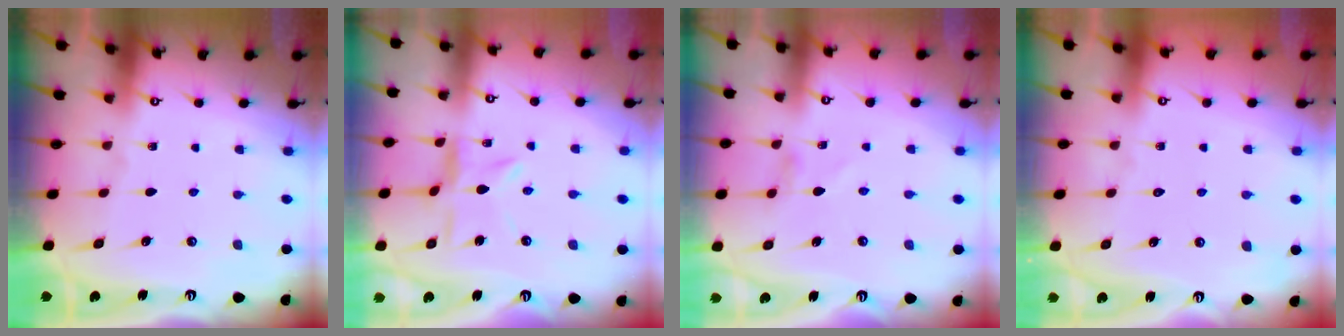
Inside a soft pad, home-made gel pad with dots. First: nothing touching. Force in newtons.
{"total": 4.5, "press": 4.5, "slide": 0.5}
{"total": 0.0}
{"total": 1.8, "press": 1.8, "slide": 0.2}